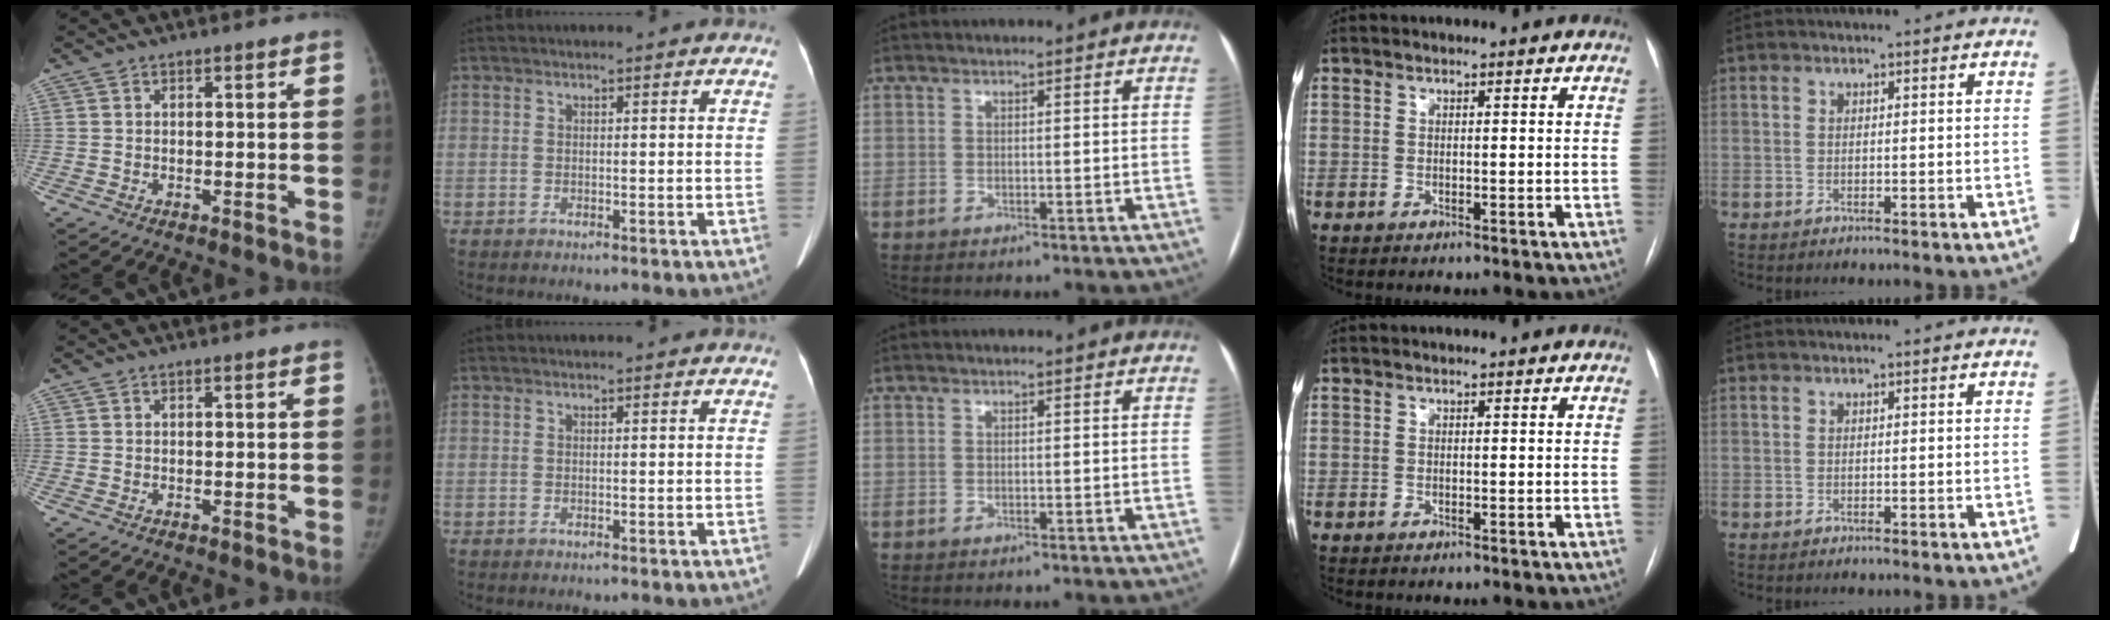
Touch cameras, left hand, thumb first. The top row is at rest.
{}